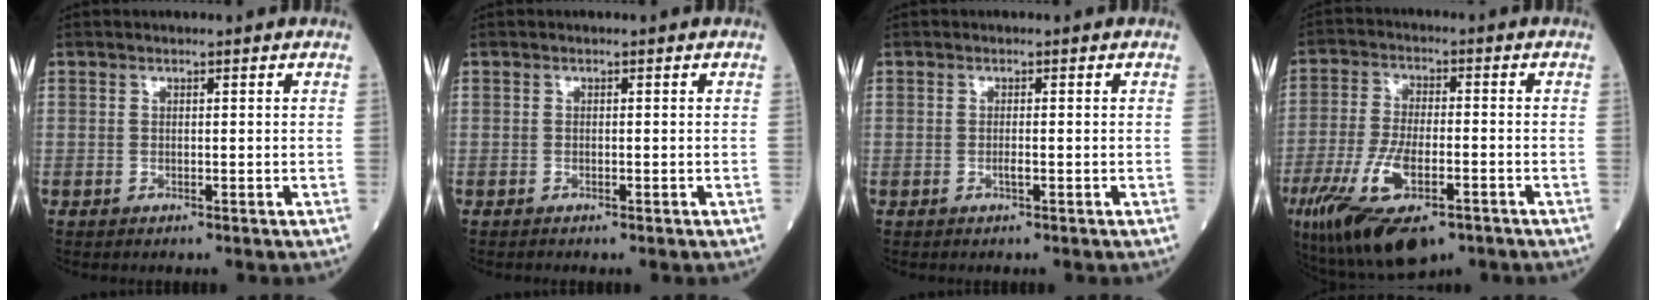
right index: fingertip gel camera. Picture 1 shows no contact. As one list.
[{"total": 0.0}, {"total": 1.0, "force": [-0.3, 0.1, 0.9], "torque": [-0.021, -0.002, -0.004]}, {"total": 14.8, "force": [-8.0, 5.0, 11.4], "torque": [-0.232, -0.019, -0.132]}]